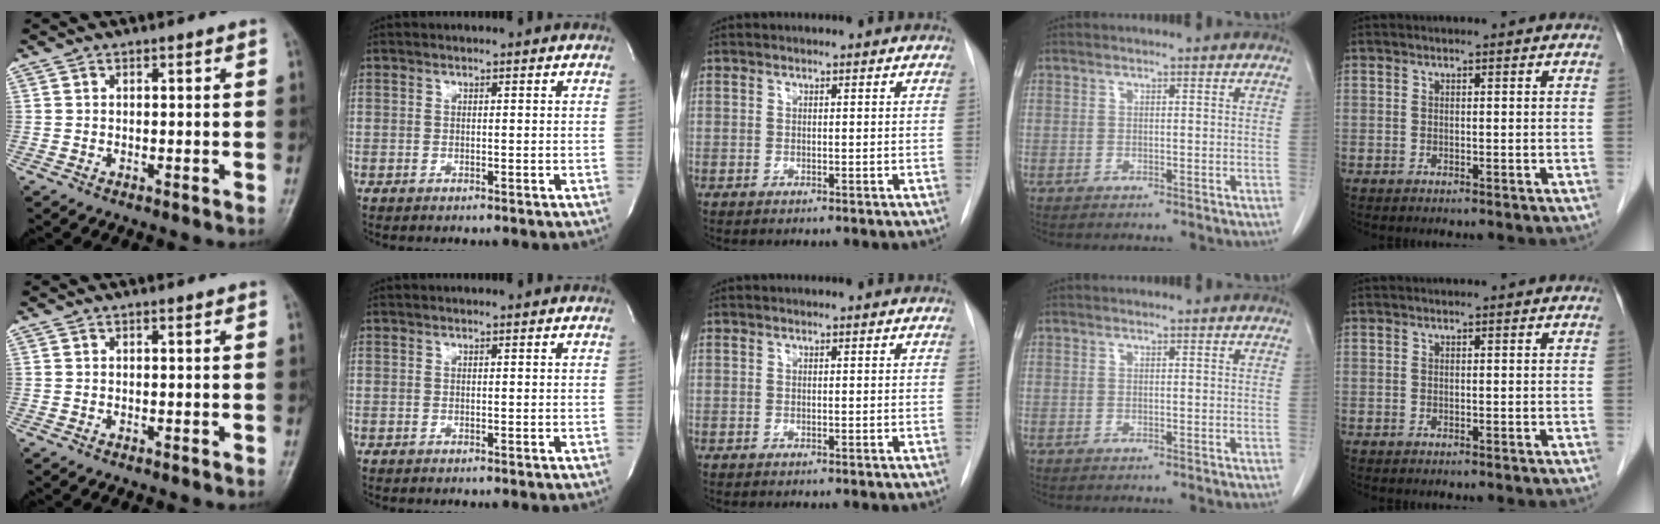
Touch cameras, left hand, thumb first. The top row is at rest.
{}